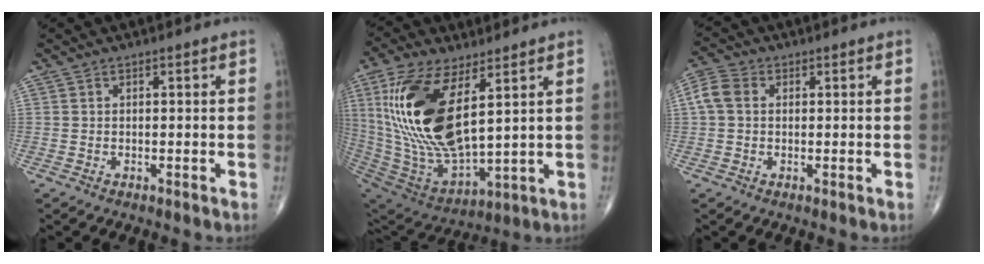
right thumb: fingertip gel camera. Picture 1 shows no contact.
{"total": 23.6, "force": [6.9, 10.4, 20.0], "torque": [-0.412, -0.032, 0.140]}
{"total": 4.9, "force": [0.7, 3.8, 3.1], "torque": [-0.072, 0.017, 0.008]}